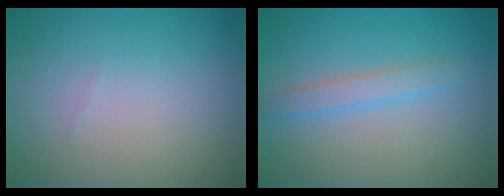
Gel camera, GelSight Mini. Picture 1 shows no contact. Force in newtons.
{"total": 1.9, "press": 1.9, "slide": 0.1}